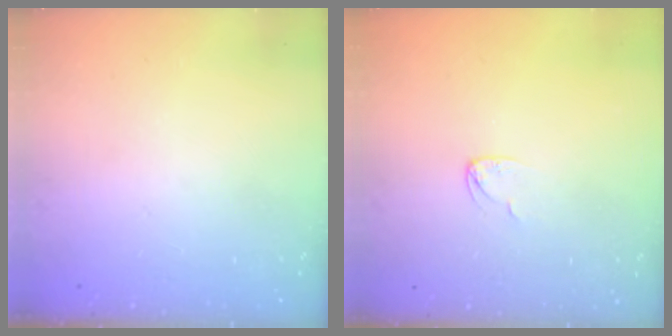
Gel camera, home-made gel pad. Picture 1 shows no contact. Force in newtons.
{"total": 4.2, "press": 4.2, "slide": 0.2}